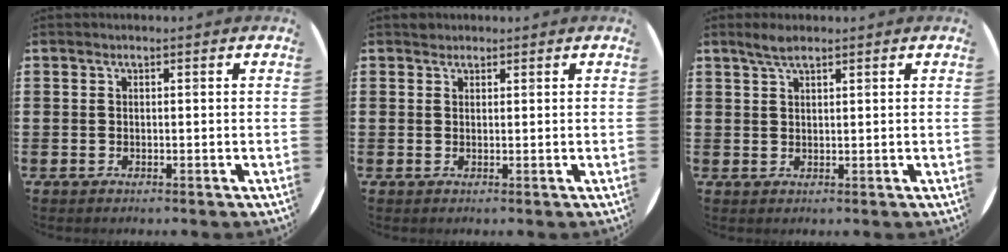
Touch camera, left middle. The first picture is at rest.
{"total": 0.9, "force": [0.8, 0.3, -0.2], "torque": [0.003, 0.004, 0.016]}
{"total": 2.3, "force": [1.8, 0.5, 1.3], "torque": [-0.027, 0.006, 0.032]}